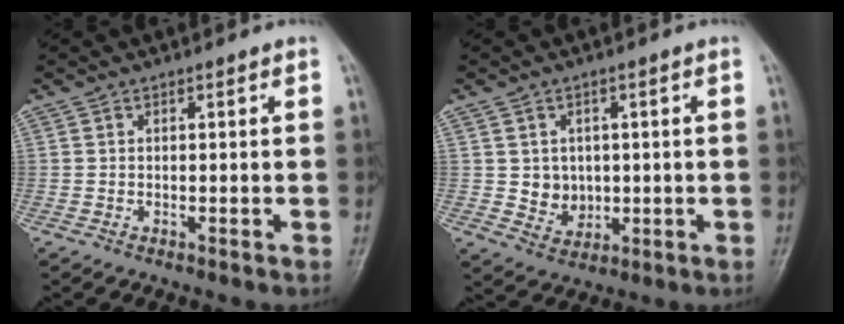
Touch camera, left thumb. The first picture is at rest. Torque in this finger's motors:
{"motor_torque": [-0.27, 0.36, 0.05, -0.02, 0.00]}